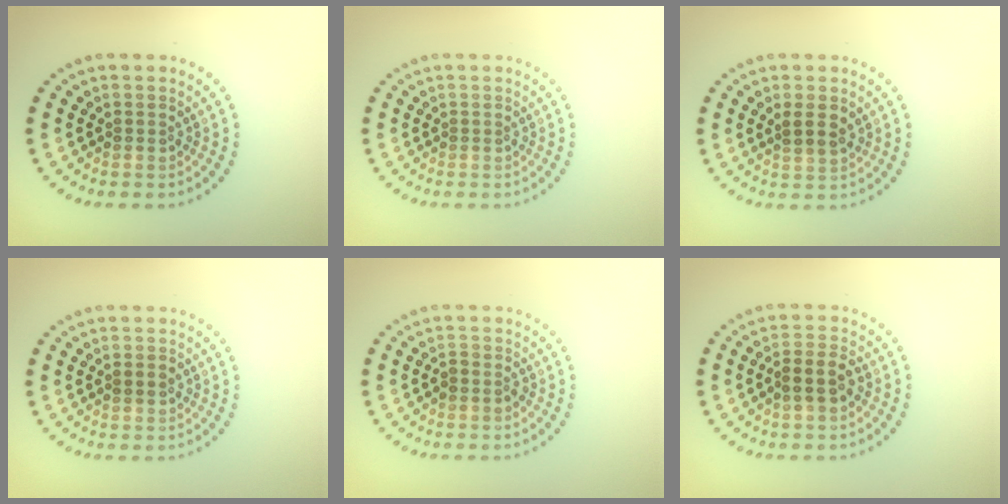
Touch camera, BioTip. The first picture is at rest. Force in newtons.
{"total": 0.0}
{"total": 2.0, "press": 1.8, "slide": 0.7}
{"total": 1.3, "press": 1.3, "slide": 0.2}
{"total": 1.0, "press": 0.9, "slide": 0.5}
{"total": 2.6, "press": 2.4, "slide": 0.9}